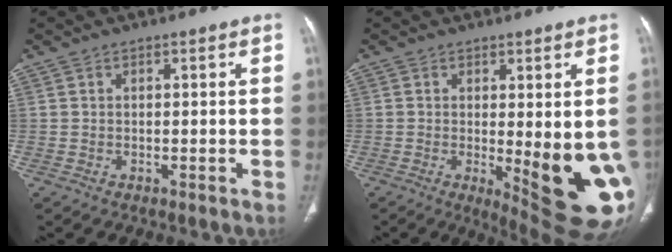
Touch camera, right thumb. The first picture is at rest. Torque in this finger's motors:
{"motor_torque": [1.31, 2.59, 0.28, -0.02, 0.13]}